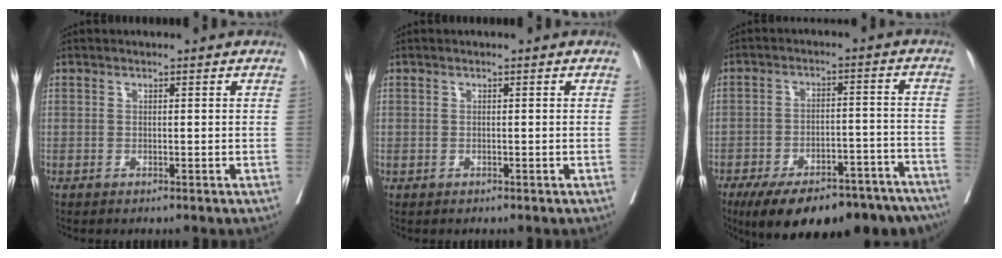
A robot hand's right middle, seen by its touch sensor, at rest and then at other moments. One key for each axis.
{"total": 0.0}
{"total": 22.6, "fx": -17.8, "fy": 7.6, "fz": 11.6, "tx": -0.138, "ty": 0.004, "tz": -0.240}